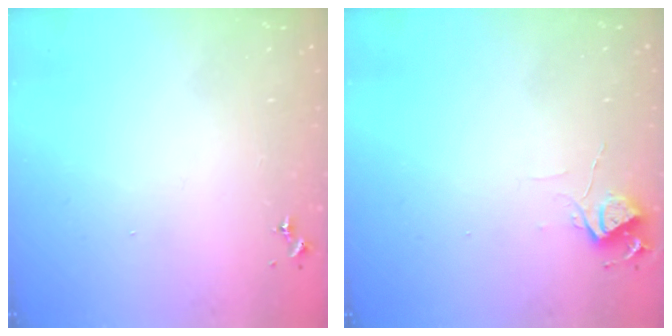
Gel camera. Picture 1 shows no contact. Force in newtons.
{"total": 6.0, "press": 6.0, "slide": 0.7}